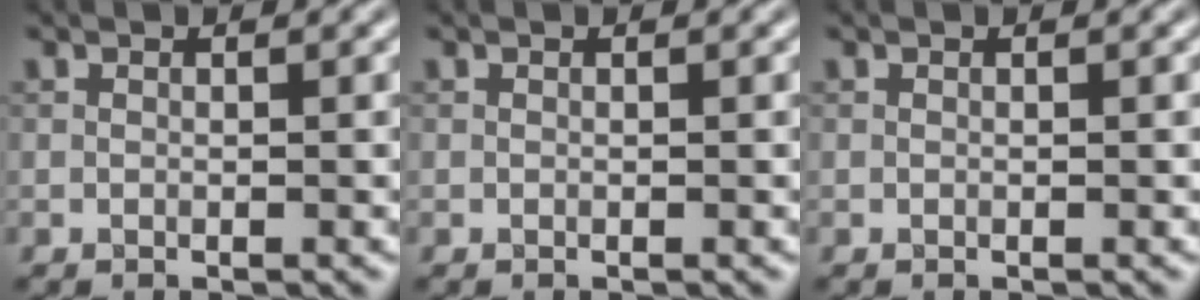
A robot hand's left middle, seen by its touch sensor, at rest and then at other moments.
{"total": 0.0}
{"total": 0.0}